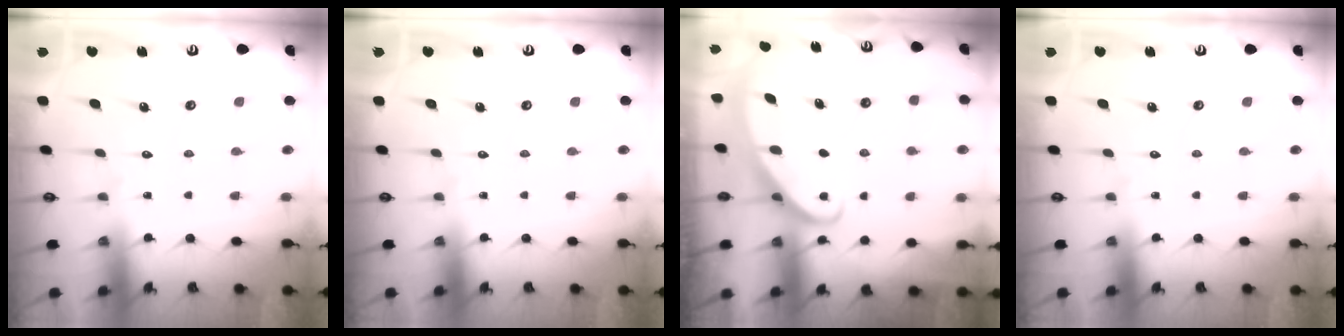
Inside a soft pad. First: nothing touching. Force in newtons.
{"total": 0.0}
{"total": 2.4, "press": 2.4, "slide": 0.4}
{"total": 0.0}